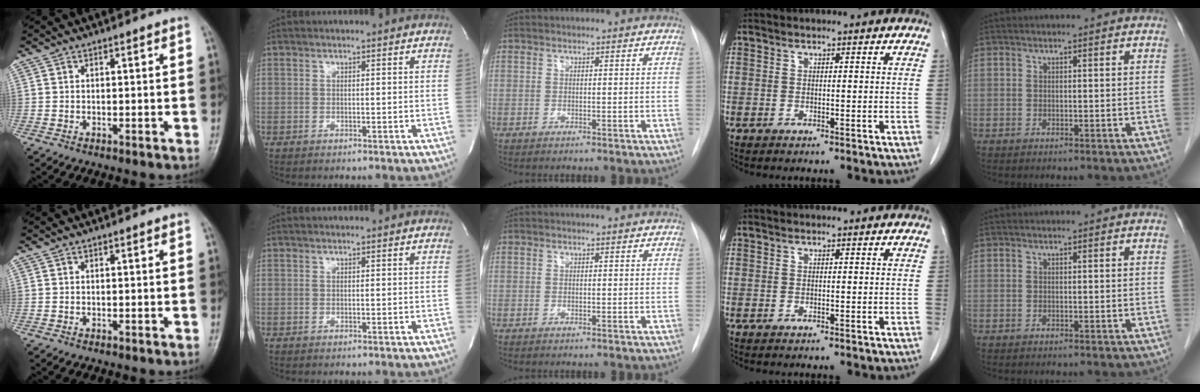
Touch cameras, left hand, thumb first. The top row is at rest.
{}